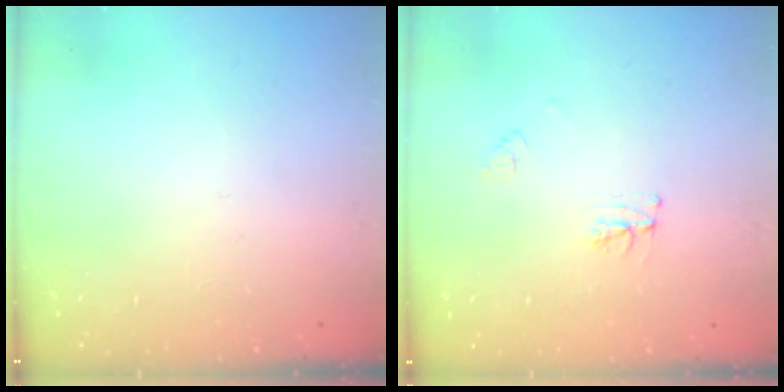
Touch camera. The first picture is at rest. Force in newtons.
{"total": 5.0, "press": 5.0, "slide": 0.6}